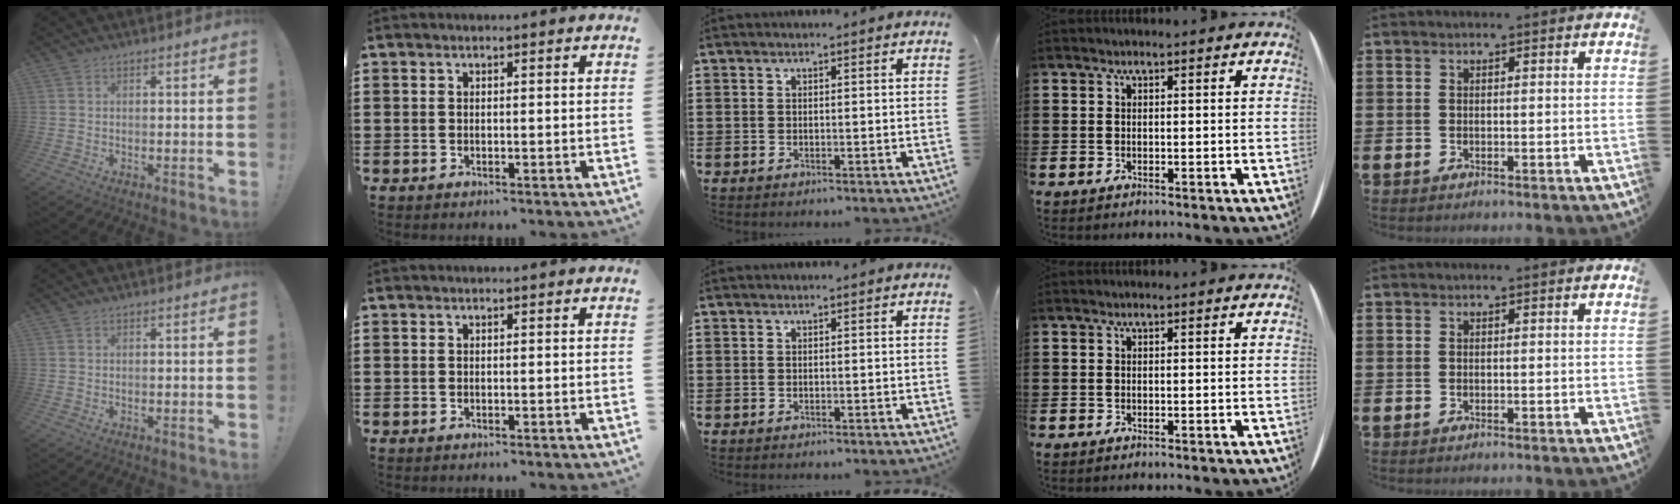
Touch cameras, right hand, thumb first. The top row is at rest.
{}